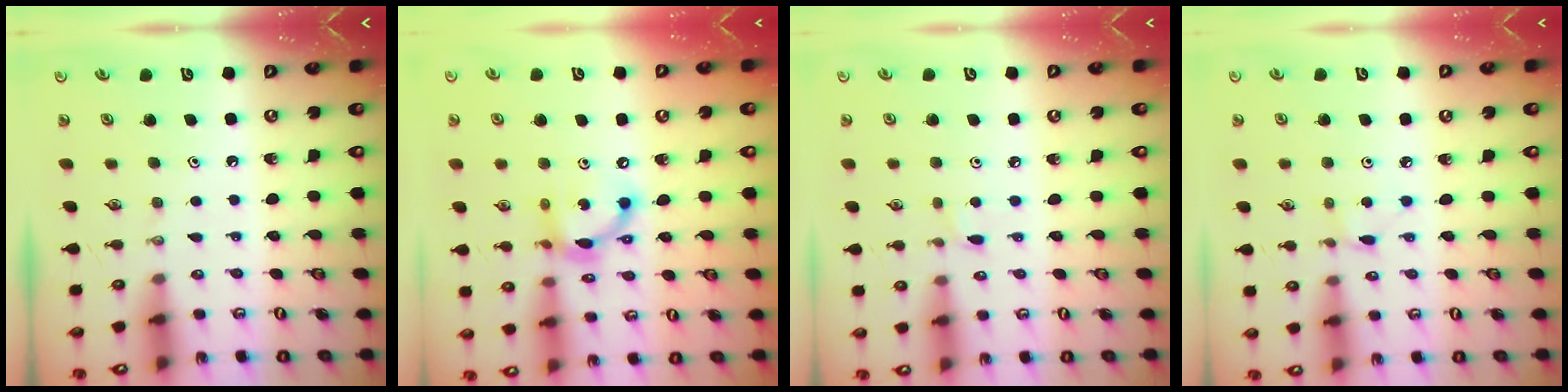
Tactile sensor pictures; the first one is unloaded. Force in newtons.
{"total": 12.5, "press": 12.5, "slide": 0.5}
{"total": 1.8, "press": 1.7, "slide": 0.2}
{"total": 2.1, "press": 2.1, "slide": 0.2}